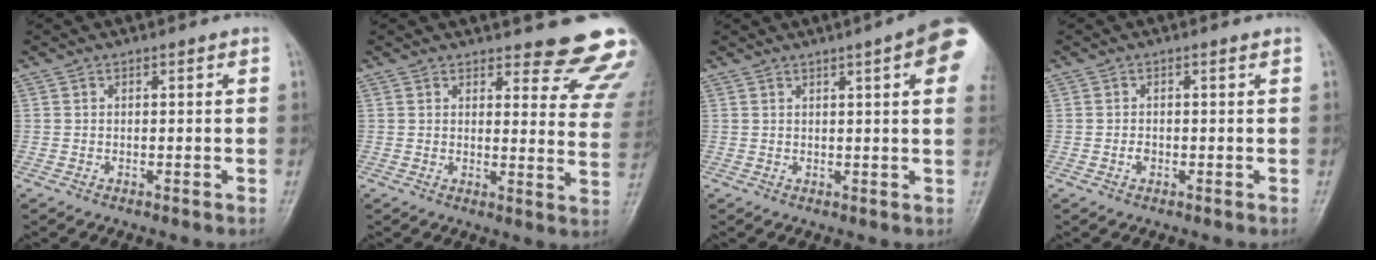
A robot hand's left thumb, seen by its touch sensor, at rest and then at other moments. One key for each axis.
{"total": 13.9, "fx": 12.5, "fy": 3.3, "fz": 5.1, "tx": -0.010, "ty": -0.107, "tz": 0.121}
{"total": 11.4, "fx": 4.6, "fy": 2.0, "fz": 10.2, "tx": -0.110, "ty": -0.003, "tz": 0.048}
{"total": 1.0, "fx": -0.2, "fy": 0.7, "fz": 0.7, "tx": -0.005, "ty": 0.001, "tz": 0.000}